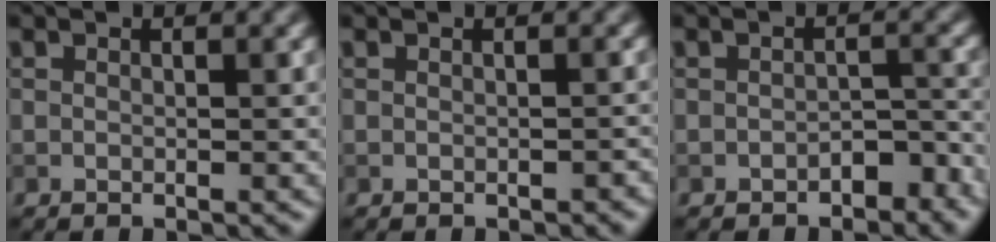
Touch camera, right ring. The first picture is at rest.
{"total": 0.6, "force": [-0.3, 0.3, 0.4], "torque": [-0.006, -0.002, -0.002]}
{"total": 2.6, "force": [-1.7, 1.4, 1.4], "torque": [-0.018, 0.006, -0.023]}